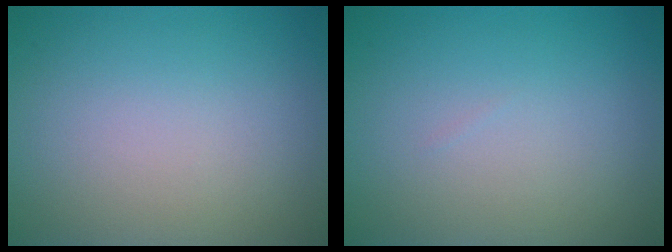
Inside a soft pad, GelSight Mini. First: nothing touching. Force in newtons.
{"total": 0.0}